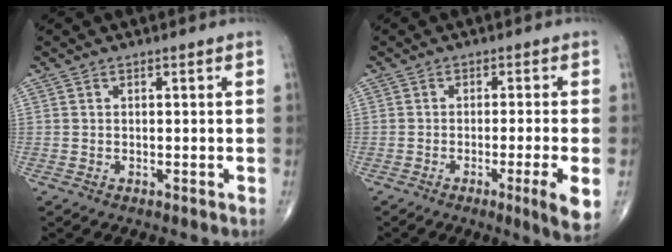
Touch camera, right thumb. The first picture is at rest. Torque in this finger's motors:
{"motor_torque": [-0.12, 0.28, 0.14, 0.05, 0.06]}